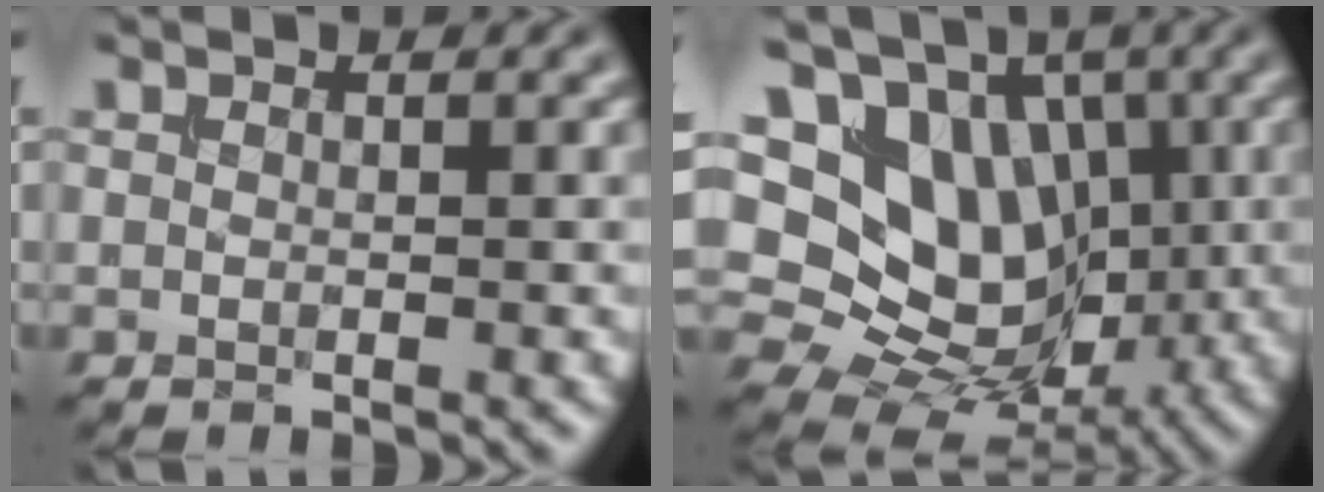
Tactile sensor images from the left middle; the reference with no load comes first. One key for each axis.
{"total": 14.6, "fx": 3.2, "fy": 11.7, "fz": 8.1, "tx": -0.163, "ty": 0.032, "tz": 0.042}